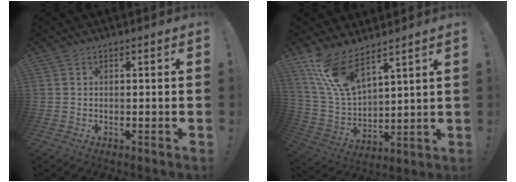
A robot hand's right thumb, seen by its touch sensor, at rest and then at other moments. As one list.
[{"total": 13.6, "force": [10.1, 4.8, 7.7], "torque": [-0.176, -0.063, 0.192]}]